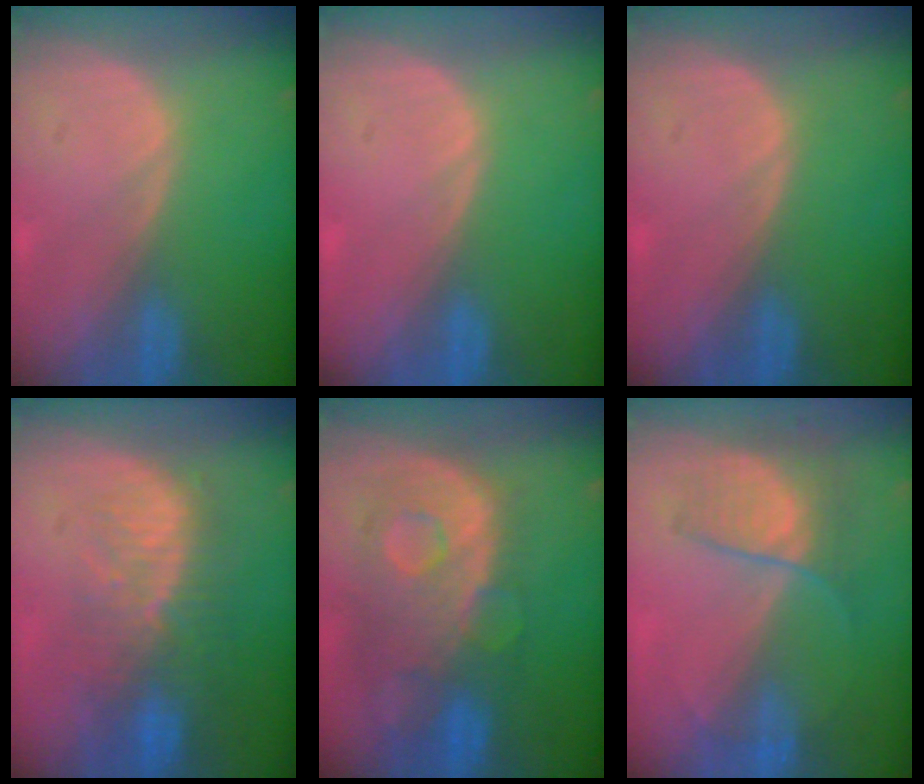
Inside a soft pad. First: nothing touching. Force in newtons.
{"total": 0.0}
{"total": 0.0}
{"total": 10.0, "press": 8.5, "slide": 5.3}
{"total": 11.1, "press": 9.7, "slide": 5.5}
{"total": 7.0, "press": 6.0, "slide": 3.7}